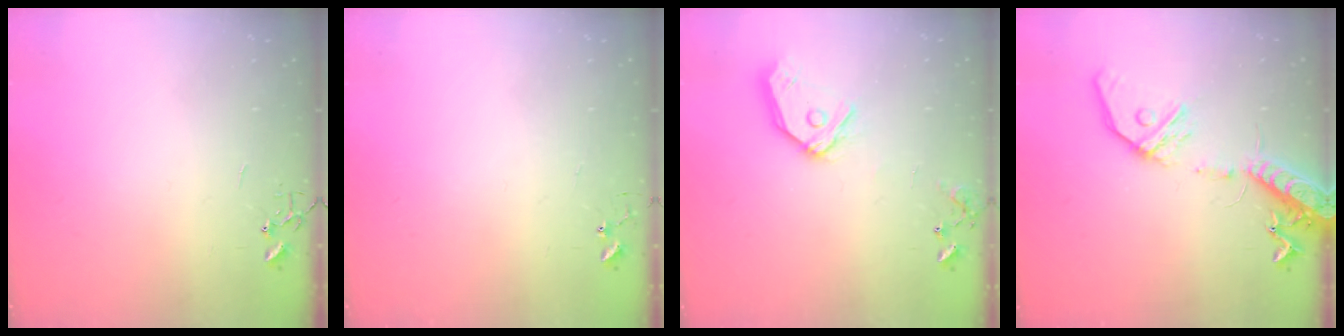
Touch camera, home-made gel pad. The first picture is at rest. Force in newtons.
{"total": 4.8, "press": 4.8, "slide": 0.2}
{"total": 13.4, "press": 13.2, "slide": 1.8}
{"total": 17.0, "press": 16.7, "slide": 3.3}